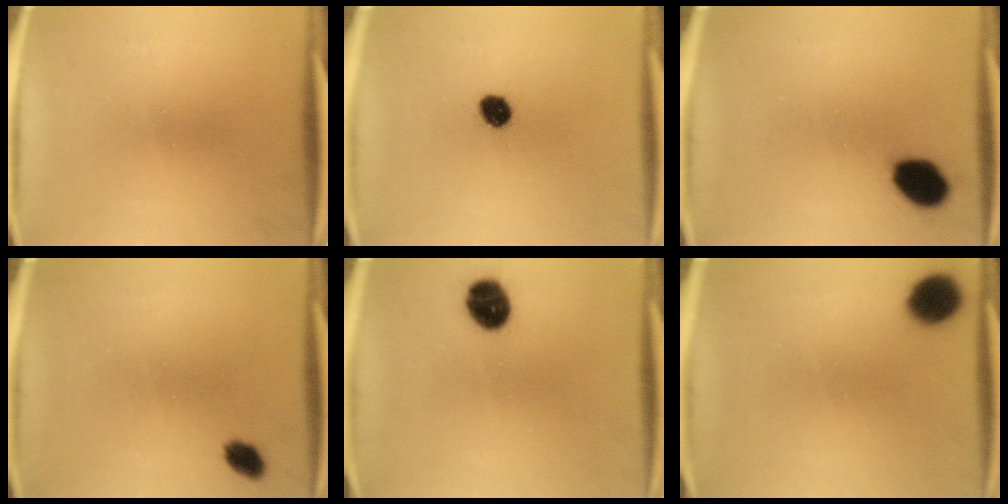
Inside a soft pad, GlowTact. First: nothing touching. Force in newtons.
{"total": 5.5}
{"total": 8.7}
{"total": 2.8}
{"total": 8.9}
{"total": 9.3}